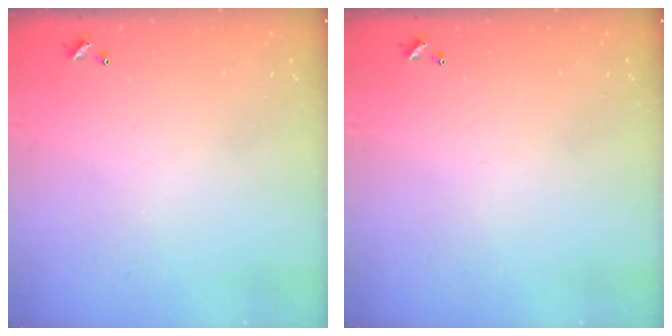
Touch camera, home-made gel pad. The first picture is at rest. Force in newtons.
{"total": 0.0}